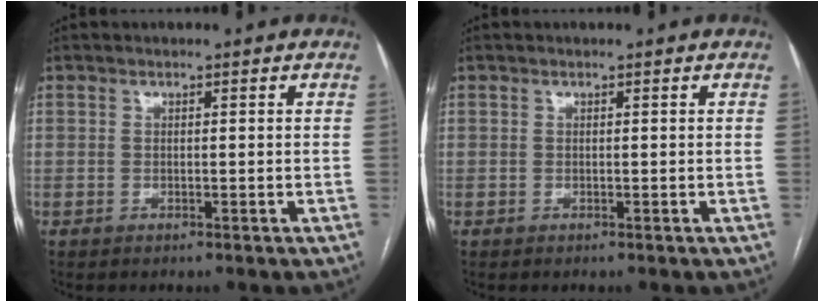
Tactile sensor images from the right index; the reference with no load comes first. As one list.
[{"total": 0.0}]